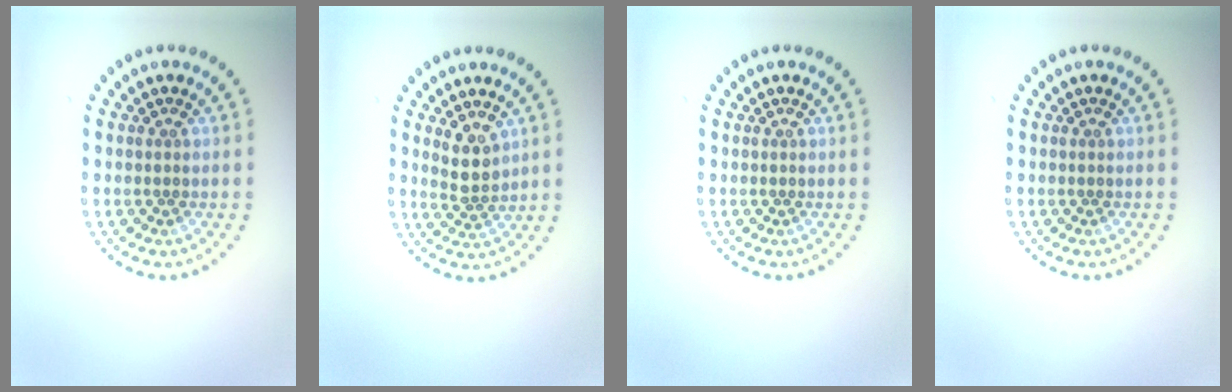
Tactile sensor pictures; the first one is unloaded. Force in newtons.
{"total": 2.5, "press": 2.2, "slide": 1.1}
{"total": 0.0}
{"total": 0.0}